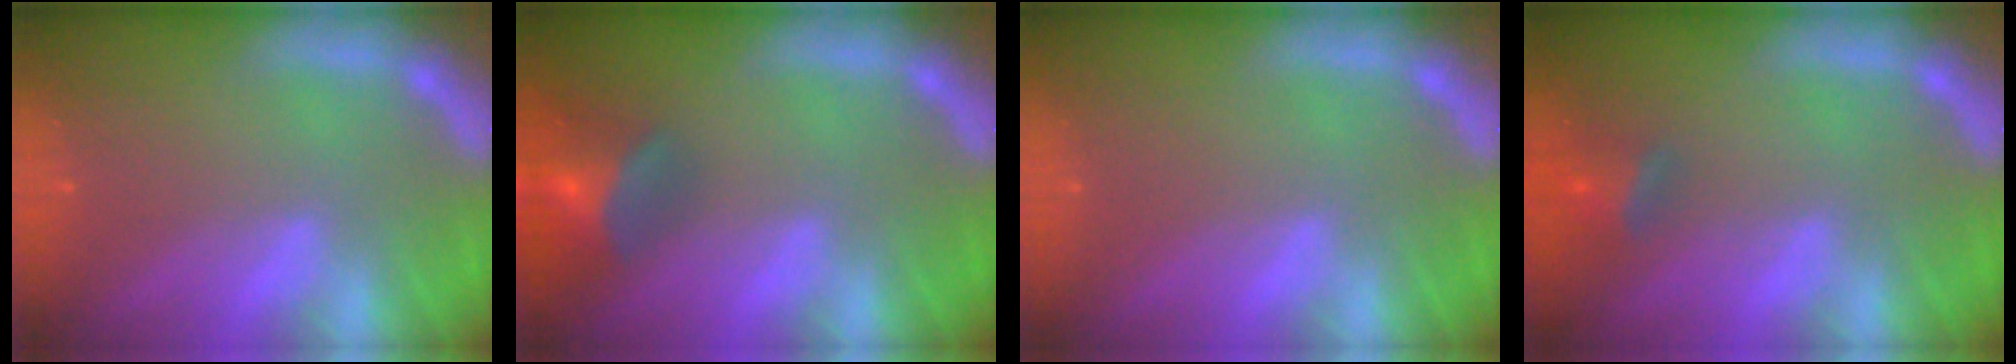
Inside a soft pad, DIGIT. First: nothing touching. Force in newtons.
{"total": 6.5}
{"total": 0.0}
{"total": 2.9}